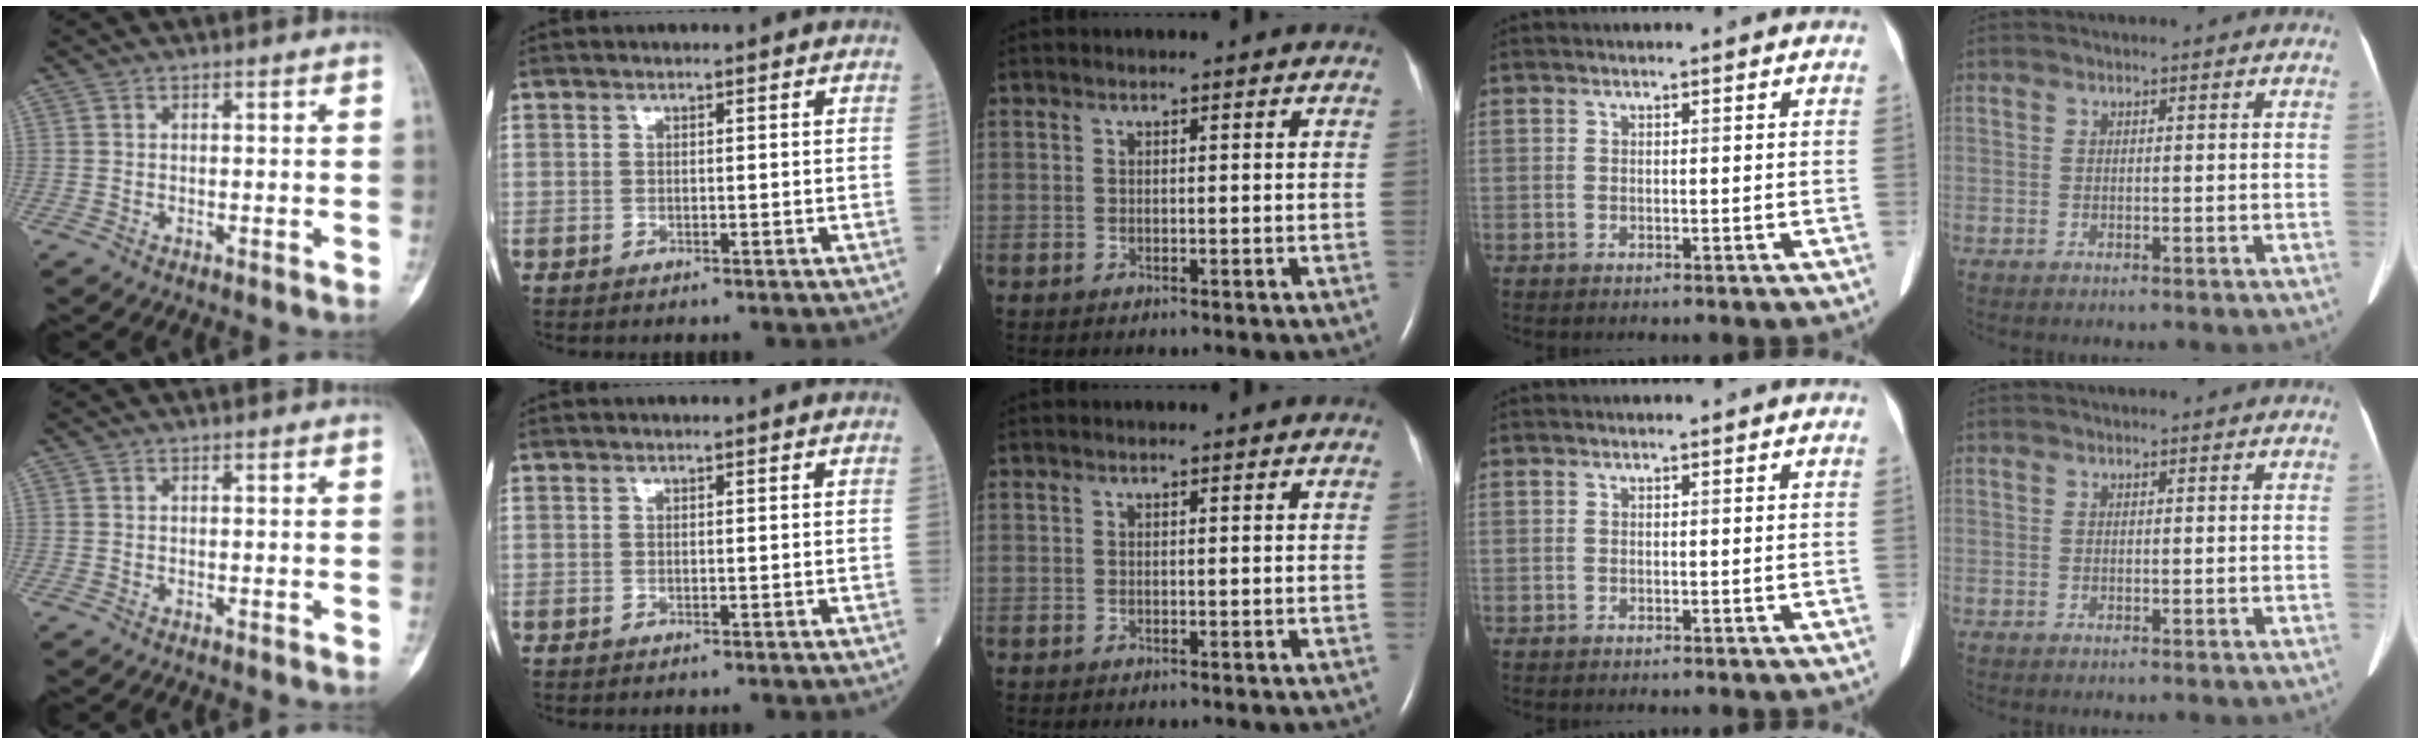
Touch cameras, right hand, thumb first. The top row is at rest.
{}